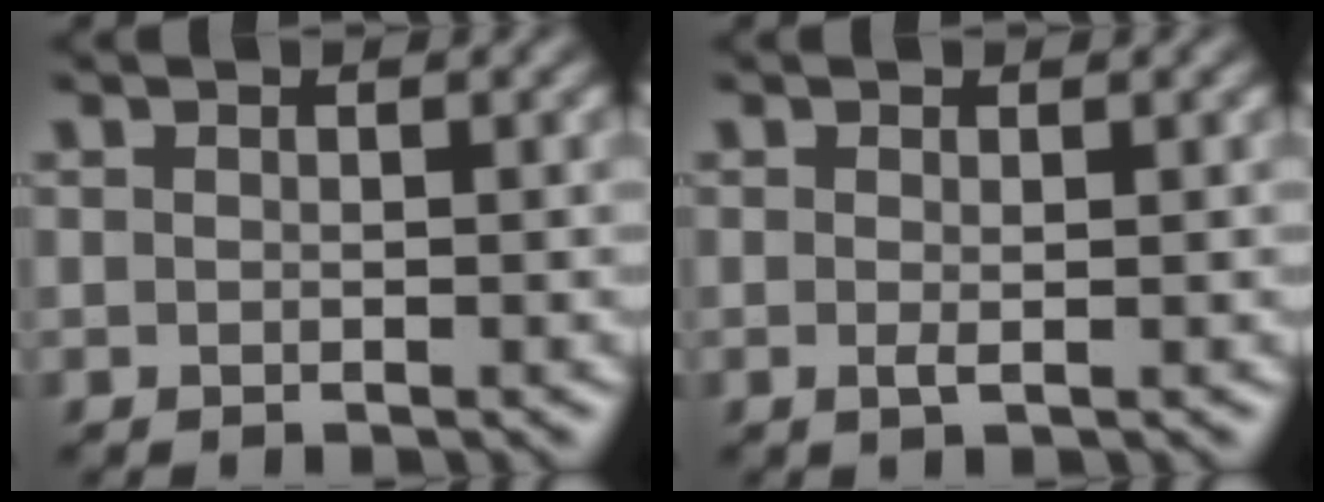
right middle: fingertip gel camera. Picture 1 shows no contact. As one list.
[{"total": 0.8, "force": [0.0, 0.1, 0.7], "torque": [-0.016, -0.004, -0.001]}]